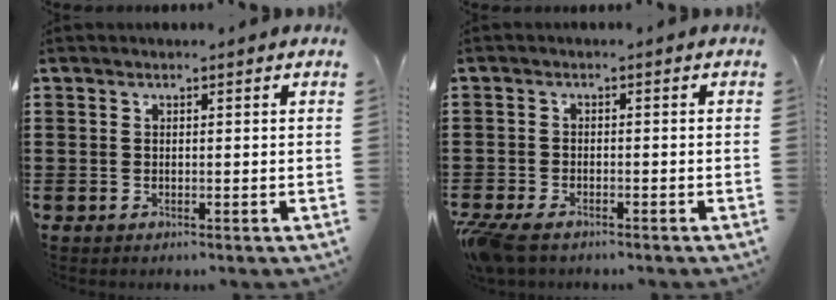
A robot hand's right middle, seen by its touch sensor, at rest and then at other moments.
{"total": 3.1, "force": [-2.8, 0.8, 1.0], "torque": [-0.048, -0.007, -0.065]}